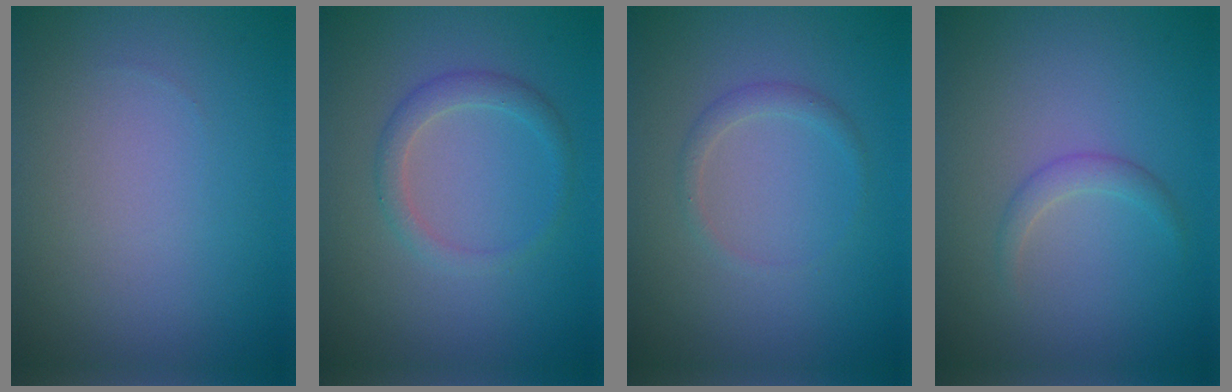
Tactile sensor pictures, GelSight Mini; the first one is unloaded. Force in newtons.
{"total": 1.9, "press": 1.9, "slide": 0.2}
{"total": 1.2, "press": 1.2, "slide": 0.0}
{"total": 1.2, "press": 1.2, "slide": 0.0}